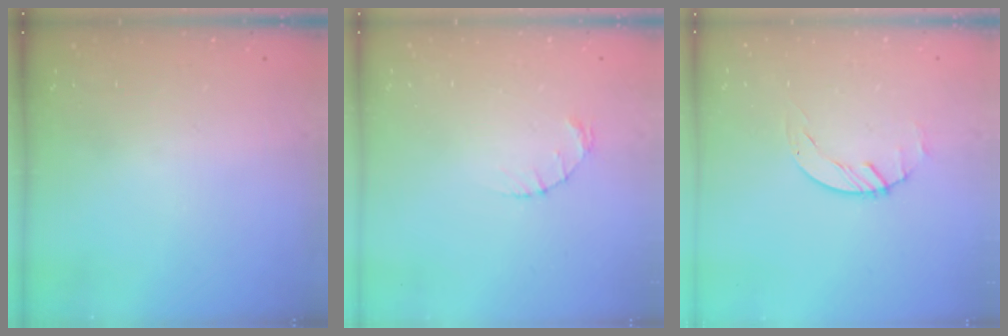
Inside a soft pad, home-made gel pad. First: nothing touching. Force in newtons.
{"total": 1.2, "press": 1.1, "slide": 0.2}
{"total": 0.6, "press": 0.6, "slide": 0.1}